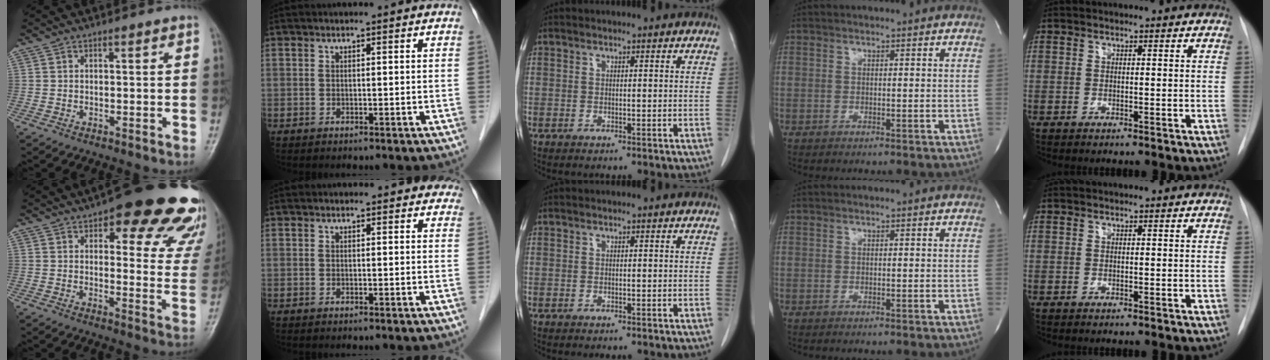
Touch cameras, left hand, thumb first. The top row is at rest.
{"thumb": {"total": 23.8, "force": [15.8, 8.1, 15.8], "torque": [-0.146, -0.059, 0.174]}, "index": {"total": 5.6, "force": [5.1, 2.0, 1.3], "torque": [0.006, 0.004, 0.040]}}